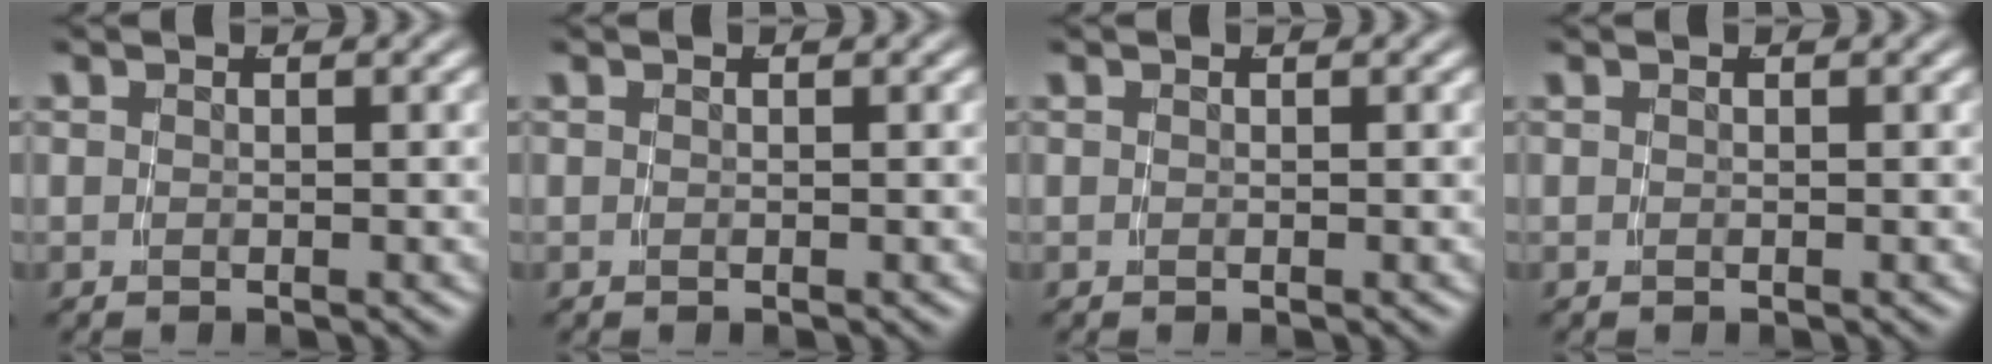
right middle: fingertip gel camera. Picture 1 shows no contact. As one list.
[{"total": 0.0}, {"total": 0.0}, {"total": 0.0}]